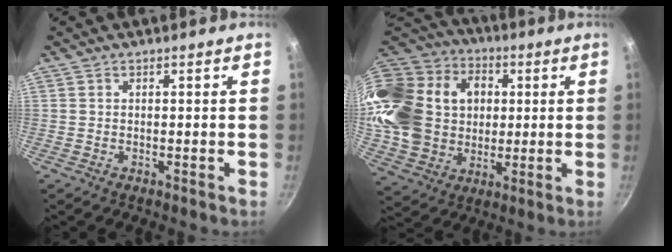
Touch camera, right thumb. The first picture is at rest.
{"total": 28.0, "force": [4.5, 22.4, 16.1], "torque": [-0.312, 0.026, 0.095]}